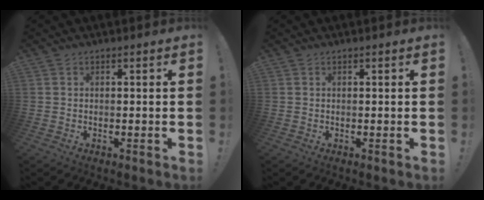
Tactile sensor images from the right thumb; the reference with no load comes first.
{"total": 0.0}